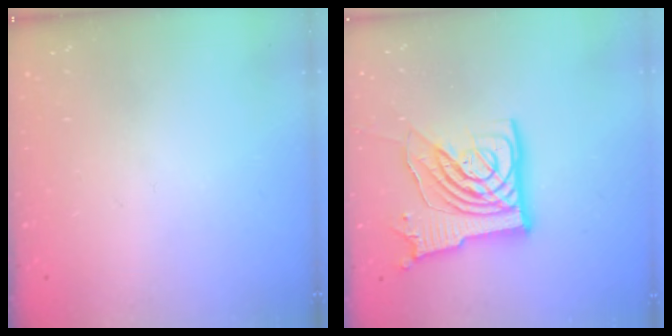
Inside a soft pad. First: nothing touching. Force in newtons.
{"total": 19.2, "press": 19.1, "slide": 2.3}